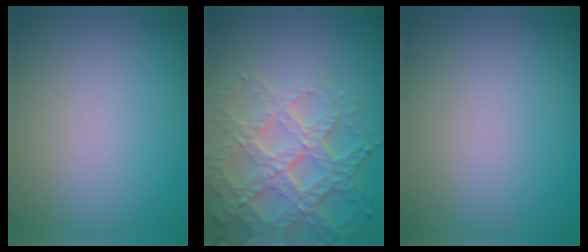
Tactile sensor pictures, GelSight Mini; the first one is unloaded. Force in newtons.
{"total": 7.3, "press": 5.1, "slide": 5.2}
{"total": 0.0}